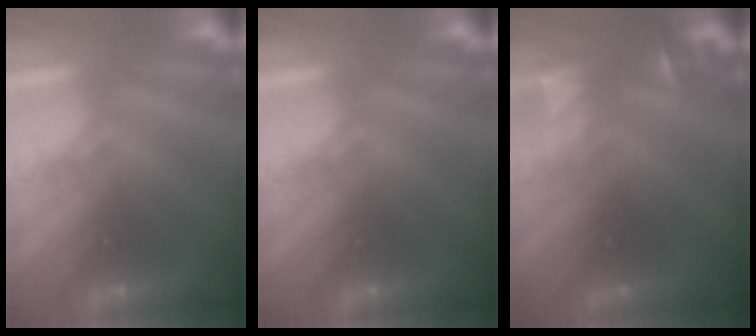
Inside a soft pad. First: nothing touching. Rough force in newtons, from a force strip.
{"total": 0.0}
{"total": 3.1}